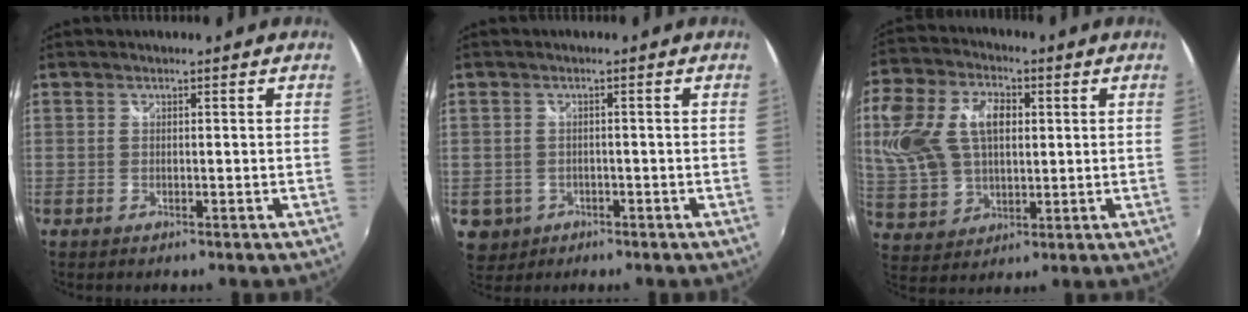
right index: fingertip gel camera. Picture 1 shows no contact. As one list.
[{"total": 4.2, "force": [-1.1, 4.0, 0.8], "torque": [-0.026, 0.002, -0.008]}, {"total": 17.7, "force": [3.8, 11.6, 12.9], "torque": [-0.285, 0.031, 0.078]}]